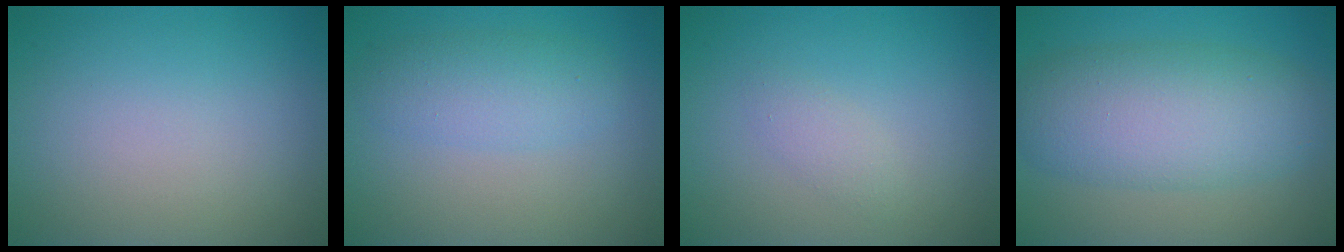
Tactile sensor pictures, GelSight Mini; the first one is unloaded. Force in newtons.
{"total": 3.2, "press": 3.2, "slide": 0.1}
{"total": 1.2, "press": 1.2, "slide": 0.0}
{"total": 7.6, "press": 7.6, "slide": 0.2}